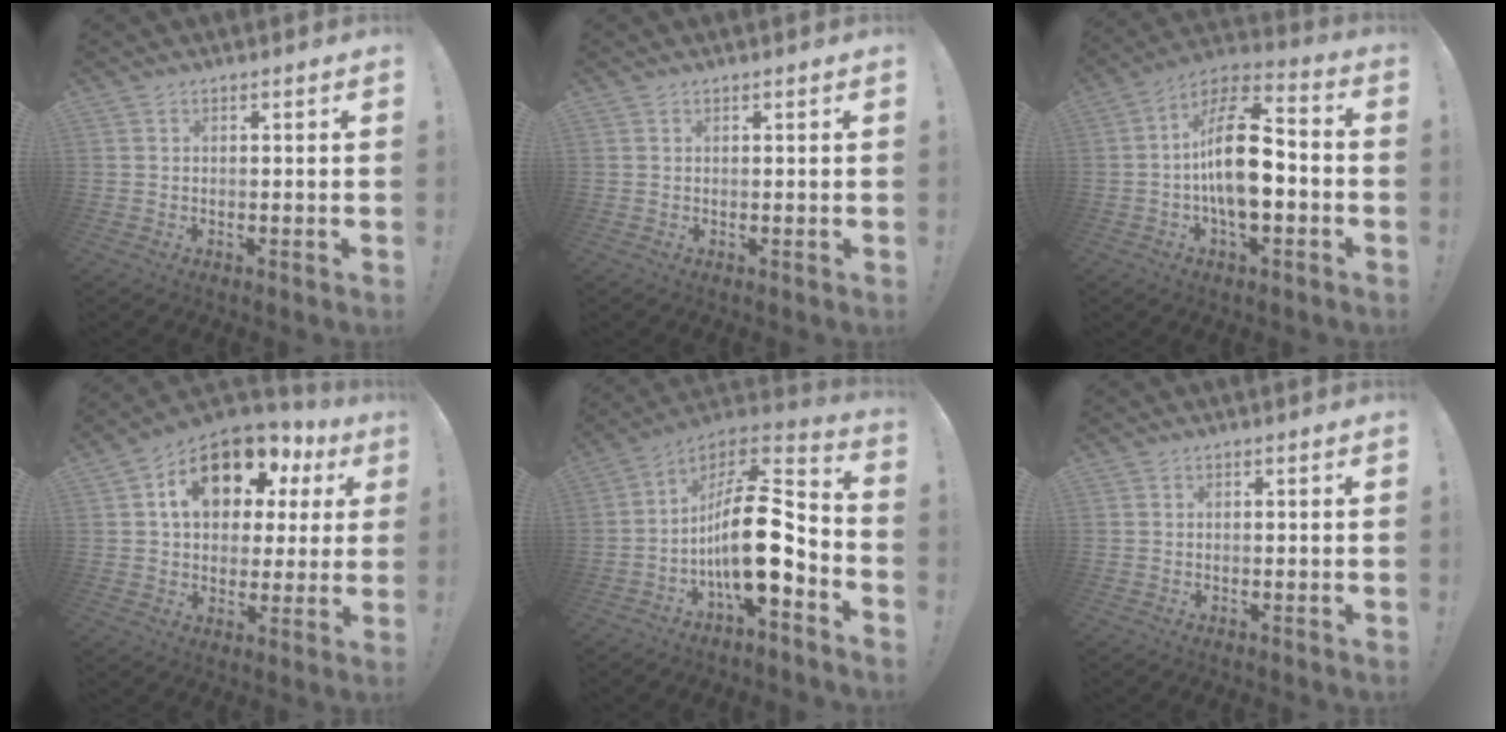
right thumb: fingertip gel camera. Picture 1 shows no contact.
{"total": 0.0}
{"total": 18.2, "force": [-1.9, 8.9, 15.7], "torque": [-0.268, 0.016, -0.035]}
{"total": 16.6, "force": [7.6, 10.1, 10.7], "torque": [-0.167, -0.030, 0.135]}
{"total": 19.3, "force": [-3.7, 6.9, 17.6], "torque": [-0.316, 0.014, -0.060]}
{"total": 0.0}